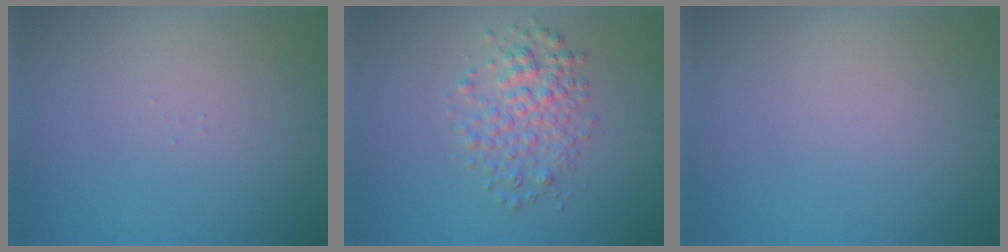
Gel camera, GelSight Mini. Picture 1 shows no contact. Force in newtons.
{"total": 3.1, "press": 3.1, "slide": 0.1}
{"total": 0.0}